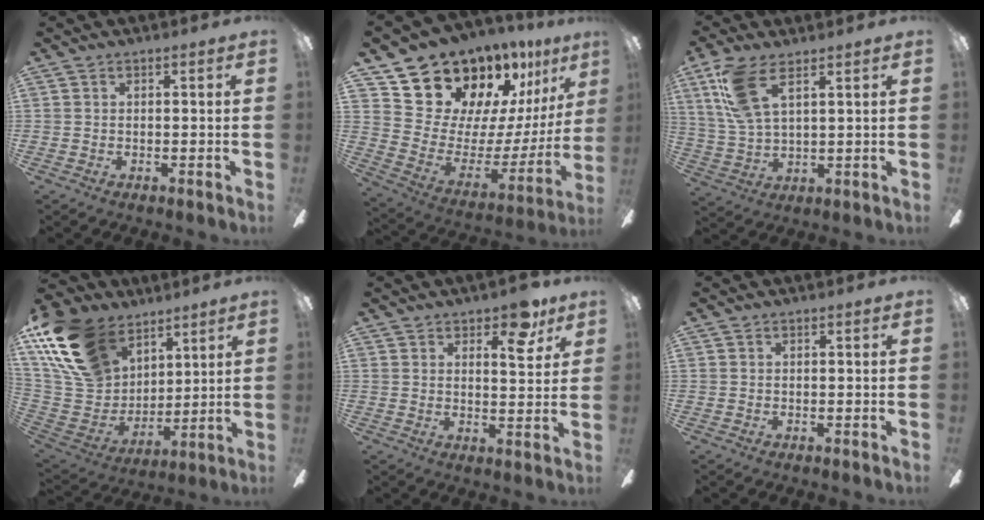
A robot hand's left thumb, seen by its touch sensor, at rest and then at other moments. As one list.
[{"total": 18.1, "force": [15.4, 8.5, 4.2], "torque": [-0.073, -0.139, 0.292]}, {"total": 11.5, "force": [6.5, 4.4, 8.4], "torque": [-0.187, -0.010, 0.120]}, {"total": 21.6, "force": [12.8, 14.0, 10.4], "torque": [-0.258, -0.051, 0.244]}, {"total": 8.1, "force": [5.2, 3.8, 4.9], "torque": [-0.053, -0.019, 0.085]}, {"total": 0.0}]